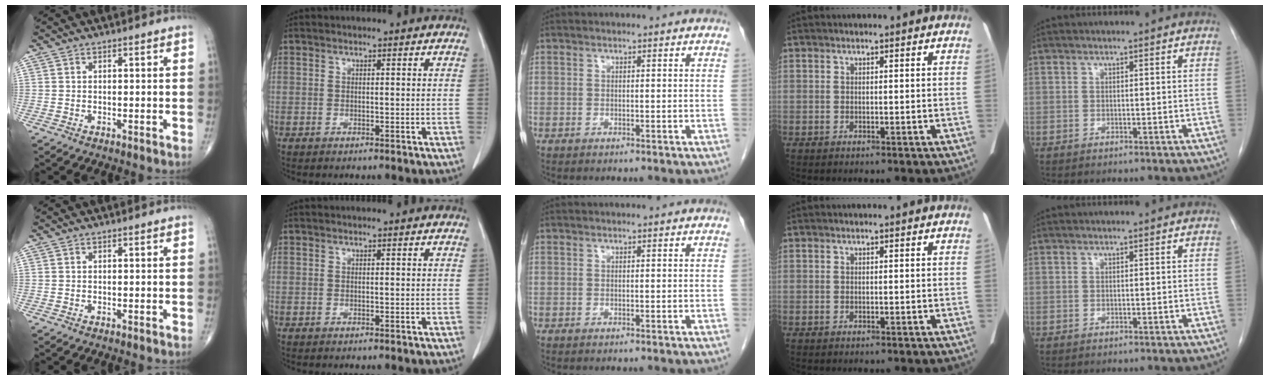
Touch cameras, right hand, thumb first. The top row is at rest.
{}